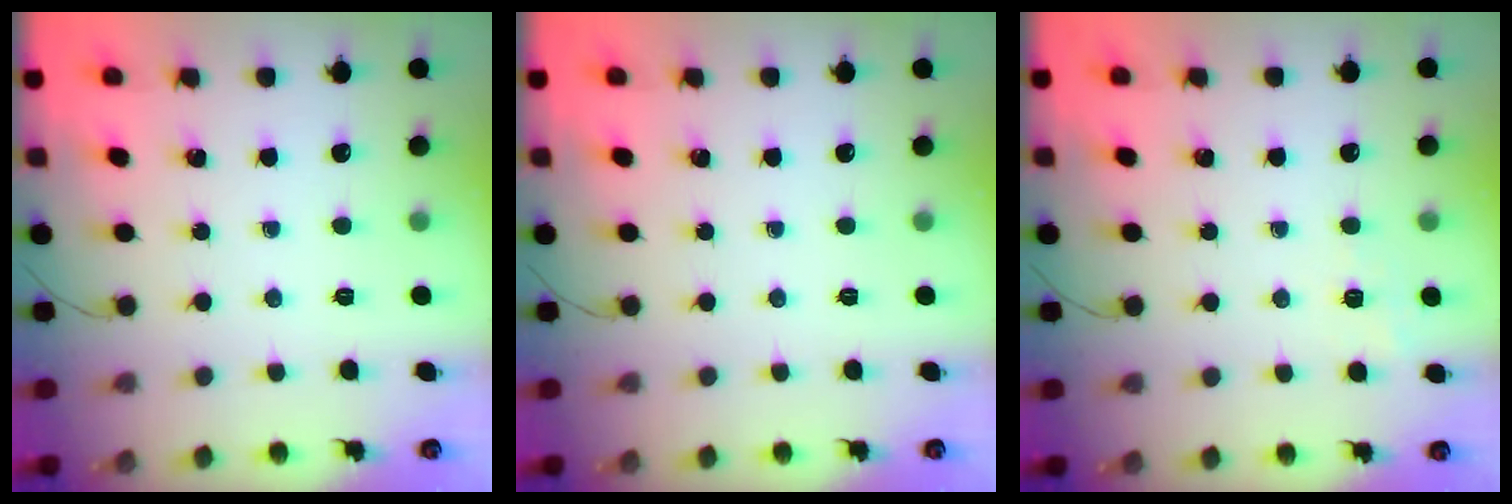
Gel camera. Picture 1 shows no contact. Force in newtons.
{"total": 0.0}
{"total": 1.7, "press": 1.0, "slide": 1.3}